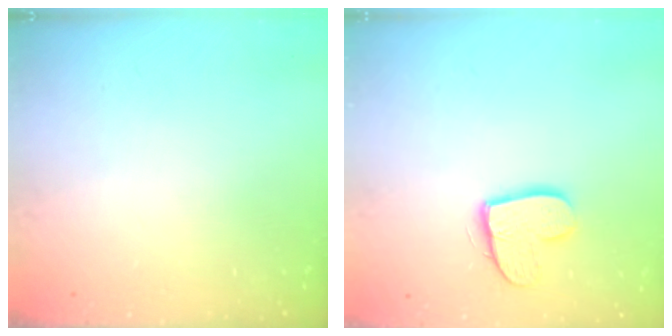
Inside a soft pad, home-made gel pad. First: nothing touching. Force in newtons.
{"total": 12.0, "press": 11.9, "slide": 0.9}